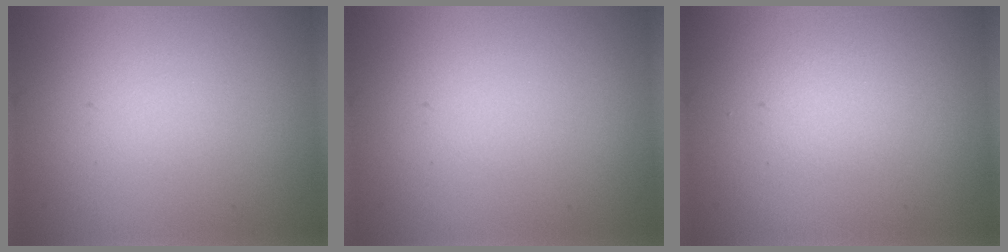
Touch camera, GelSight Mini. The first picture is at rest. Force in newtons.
{"total": 0.0}
{"total": 1.3, "press": 1.3, "slide": 0.1}